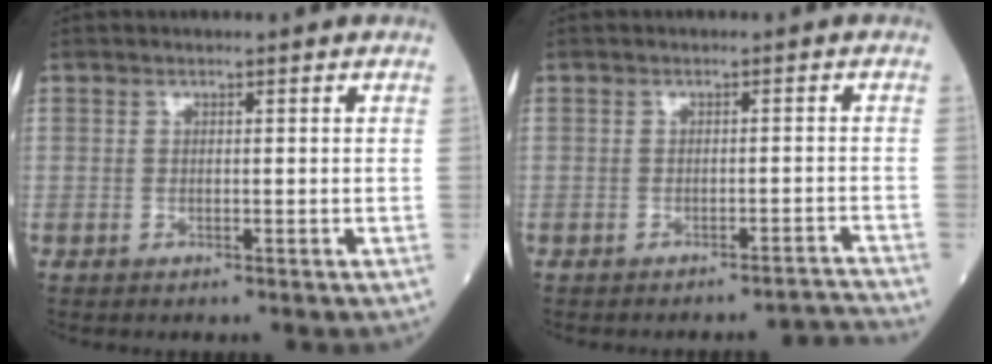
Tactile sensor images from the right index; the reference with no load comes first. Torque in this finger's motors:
{"motor_torque": [-0.38, -0.35, 0.07, 0.00]}